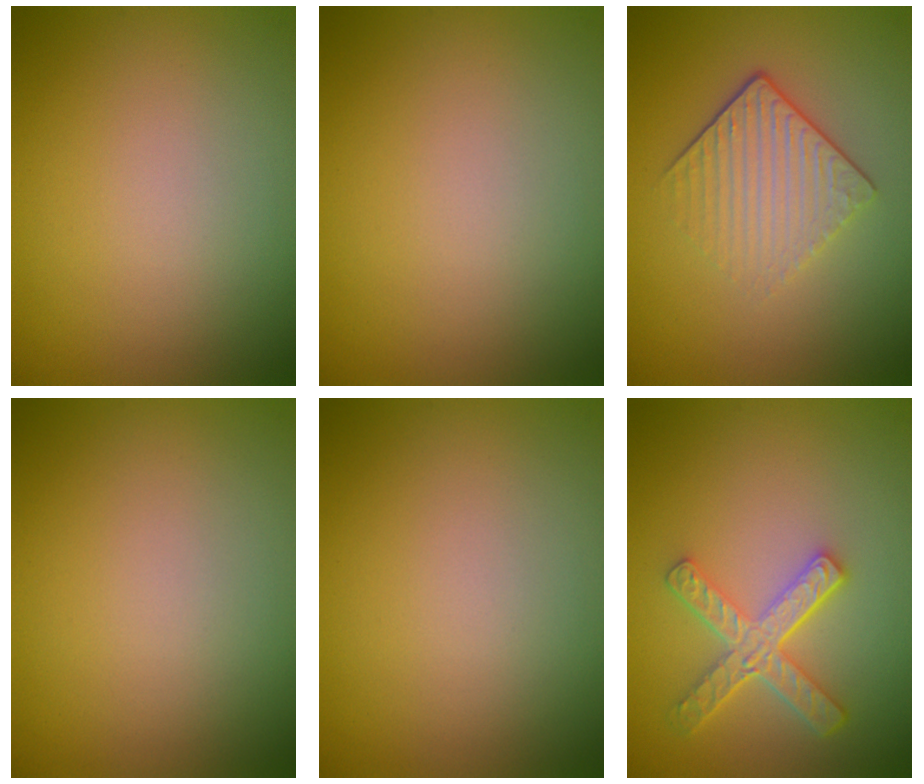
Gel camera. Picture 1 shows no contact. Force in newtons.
{"total": 0.0}
{"total": 4.0, "press": 2.8, "slide": 2.8}
{"total": 0.0}
{"total": 0.0}
{"total": 4.5, "press": 3.4, "slide": 3.0}